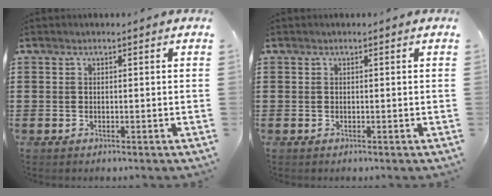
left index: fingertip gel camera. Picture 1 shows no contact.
{"total": 0.0}